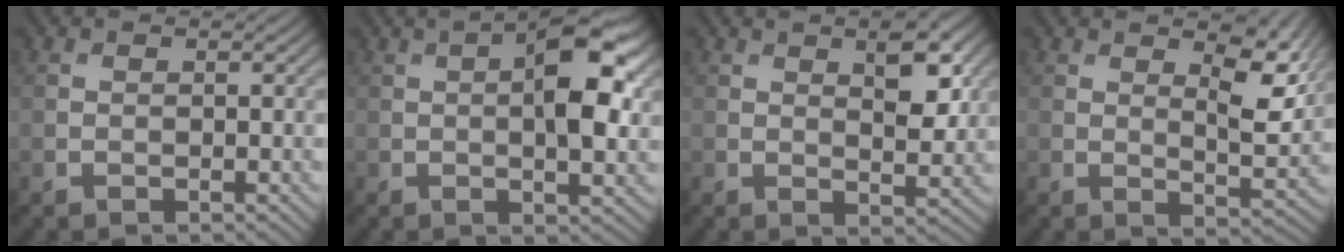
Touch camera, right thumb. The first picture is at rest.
{"total": 8.7, "force": [1.4, 3.0, 8.0], "torque": [-0.124, 0.008, 0.020]}
{"total": 5.4, "force": [2.2, 1.9, 4.5], "torque": [-0.074, -0.002, 0.036]}
{"total": 7.5, "force": [3.8, 2.4, 6.0], "torque": [-0.105, -0.004, 0.061]}